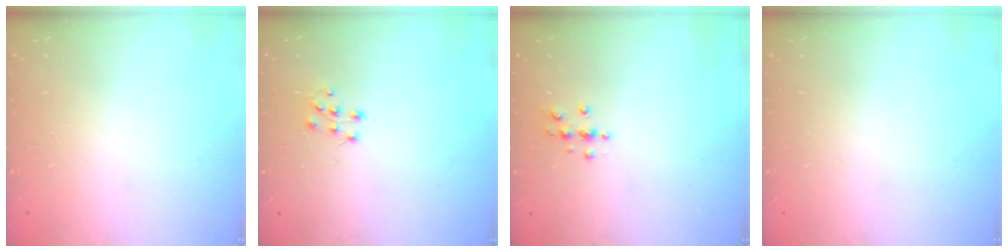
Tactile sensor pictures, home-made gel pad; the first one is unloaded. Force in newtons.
{"total": 7.2, "press": 7.1, "slide": 0.7}
{"total": 3.3, "press": 3.3, "slide": 0.4}
{"total": 0.0}